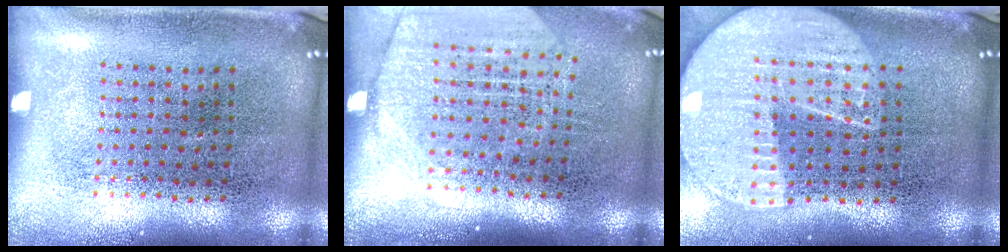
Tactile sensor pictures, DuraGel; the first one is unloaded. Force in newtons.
{"total": 1.9, "press": 1.6, "slide": 1.0}
{"total": 2.3, "press": 2.0, "slide": 1.1}